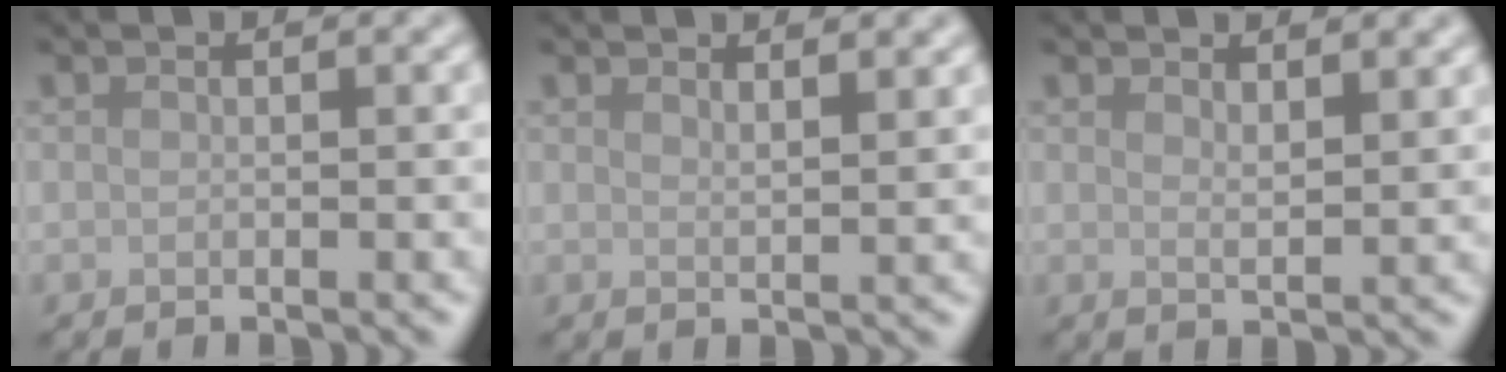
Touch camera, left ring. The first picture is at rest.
{"total": 1.7, "force": [1.4, 0.4, 0.8], "torque": [-0.005, 0.002, 0.022]}
{"total": 1.9, "force": [1.5, 0.4, 1.1], "torque": [-0.015, -0.003, 0.025]}